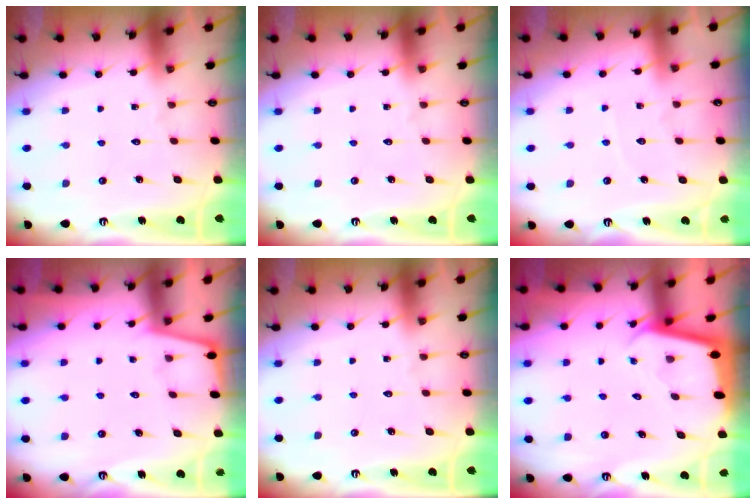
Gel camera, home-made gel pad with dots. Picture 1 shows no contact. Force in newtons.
{"total": 0.0}
{"total": 2.7, "press": 2.6, "slide": 0.4}
{"total": 1.7, "press": 1.7, "slide": 0.1}
{"total": 0.0}
{"total": 1.9, "press": 1.9, "slide": 0.2}